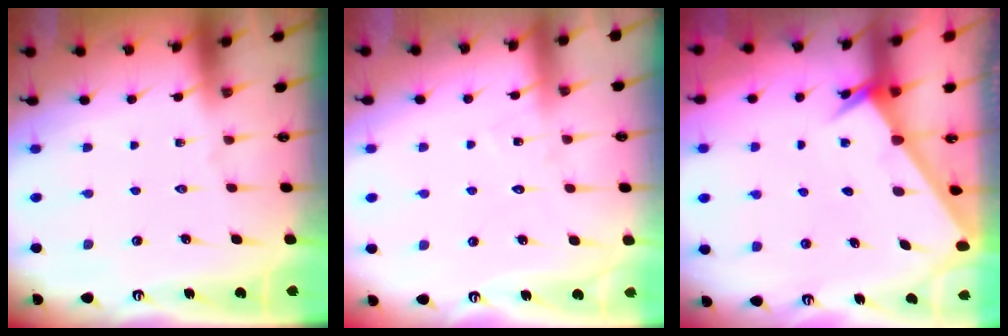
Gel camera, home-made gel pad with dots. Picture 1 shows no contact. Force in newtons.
{"total": 6.4, "press": 6.4, "slide": 0.5}
{"total": 1.9, "press": 1.9, "slide": 0.1}